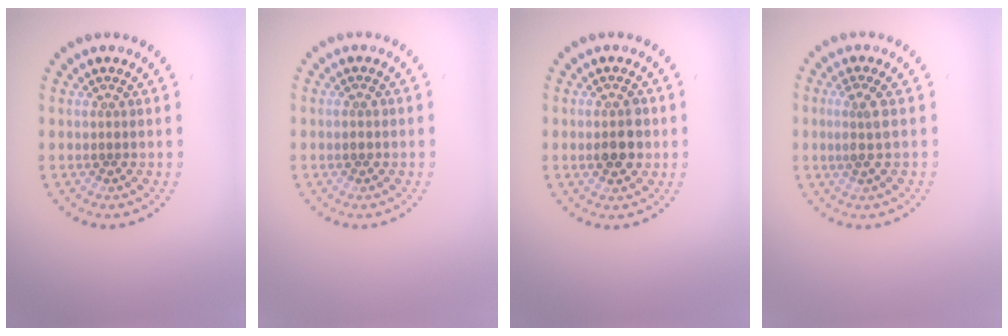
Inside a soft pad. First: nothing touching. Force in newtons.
{"total": 1.0, "press": 0.9, "slide": 0.3}
{"total": 2.4, "press": 2.4, "slide": 0.2}
{"total": 2.0, "press": 1.6, "slide": 1.3}